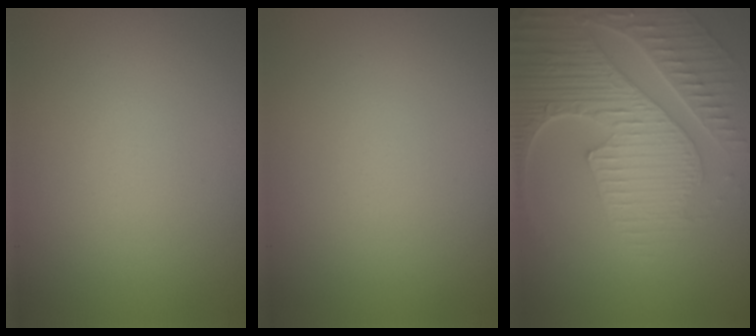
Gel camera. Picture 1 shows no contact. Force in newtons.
{"total": 0.0}
{"total": 7.3, "press": 5.8, "slide": 4.5}